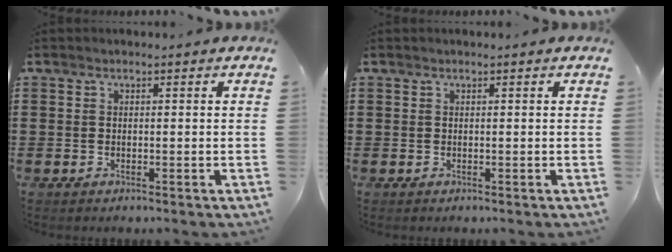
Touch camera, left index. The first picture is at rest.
{"total": 0.0}